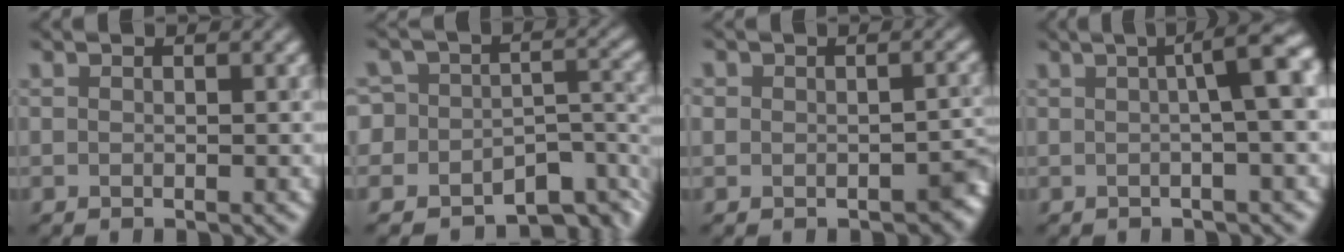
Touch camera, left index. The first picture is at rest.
{"total": 8.2, "force": [-5.3, 5.5, 3.0], "torque": [-0.016, 0.019, -0.083]}
{"total": 3.7, "force": [-1.3, 2.8, 2.0], "torque": [-0.009, -0.010, -0.020]}
{"total": 5.8, "force": [0.9, 1.2, 5.6], "torque": [-0.056, 0.020, 0.008]}